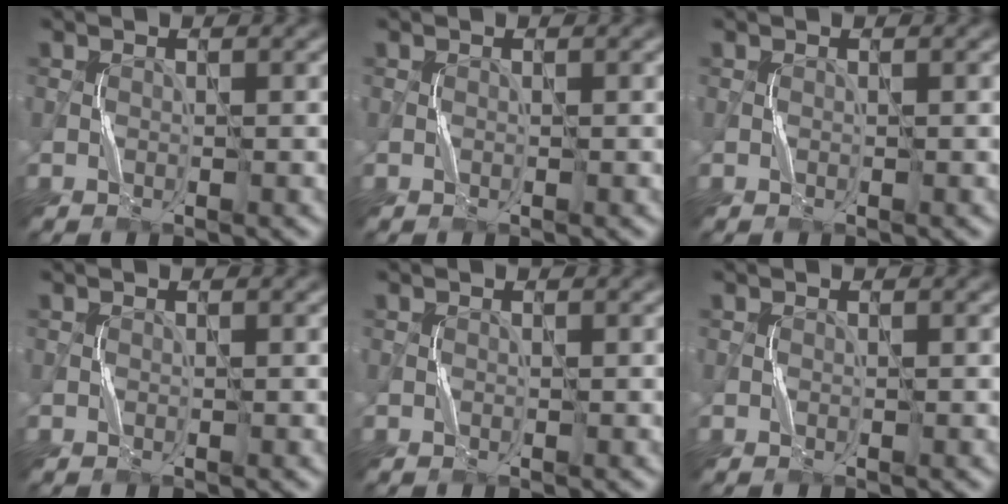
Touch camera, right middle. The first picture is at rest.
{"total": 0.0}
{"total": 0.0}
{"total": 0.0}
{"total": 0.0}
{"total": 0.0}